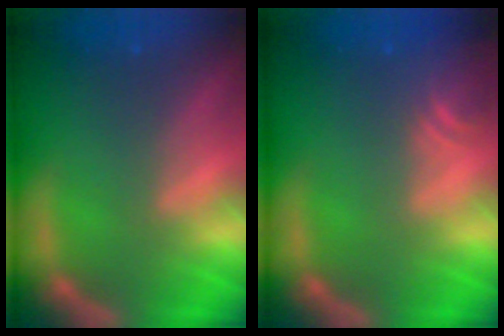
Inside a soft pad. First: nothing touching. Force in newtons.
{"total": 3.0}